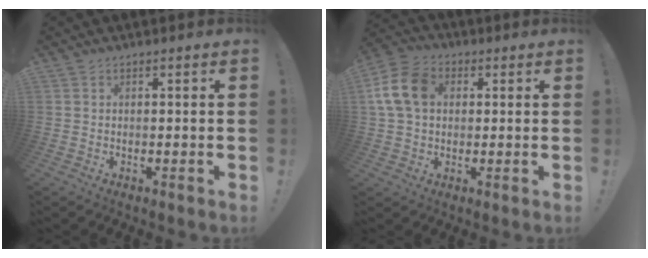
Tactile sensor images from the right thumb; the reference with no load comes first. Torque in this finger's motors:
{"motor_torque": [0.12, 0.25, 0.82, 0.11, 0.04]}